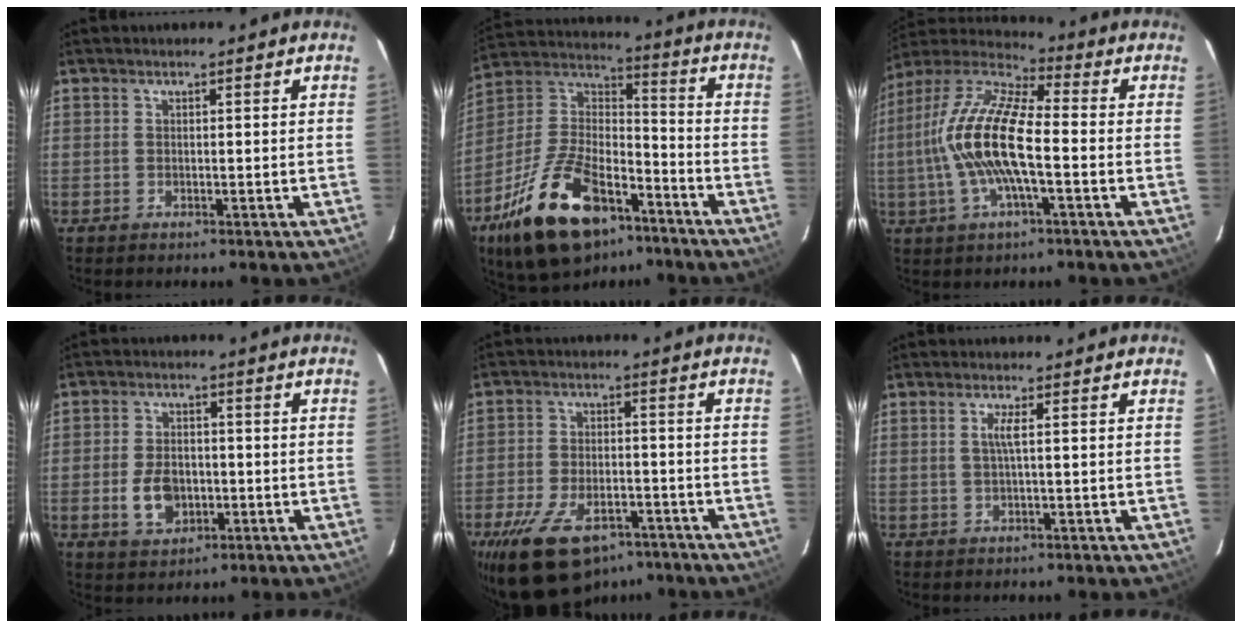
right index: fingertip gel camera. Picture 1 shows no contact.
{"total": 24.3, "force": [-14.2, 12.2, 15.5], "torque": [-0.312, -0.002, -0.235]}
{"total": 16.4, "force": [-2.0, 4.4, 15.6], "torque": [-0.309, 0.003, -0.047]}
{"total": 7.3, "force": [-2.0, 5.0, 5.0], "torque": [-0.104, 0.005, -0.026]}
{"total": 16.1, "force": [-10.9, 8.2, 8.6], "torque": [-0.189, -0.012, -0.174]}
{"total": 1.8, "force": [0.2, -0.4, 1.7], "torque": [-0.034, 0.000, 0.005]}